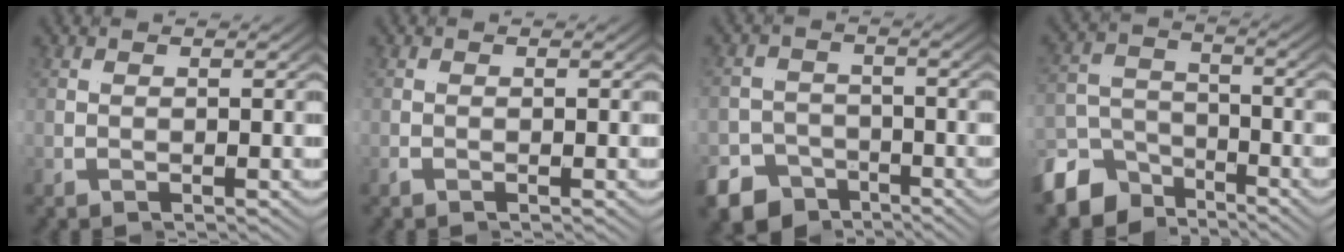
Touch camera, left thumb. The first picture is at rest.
{"total": 0.7, "force": [-0.1, -0.5, -0.4], "torque": [0.003, 0.003, -0.006]}
{"total": 8.5, "force": [-3.7, 7.1, 2.9], "torque": [-0.054, -0.034, -0.064]}
{"total": 7.0, "force": [-4.4, 4.2, 3.6], "torque": [-0.068, -0.009, -0.079]}